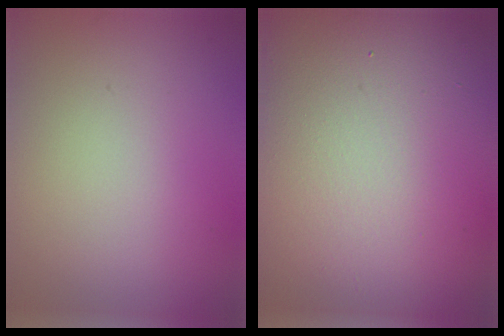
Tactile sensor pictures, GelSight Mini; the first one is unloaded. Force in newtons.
{"total": 20.2, "press": 20.2, "slide": 1.0}